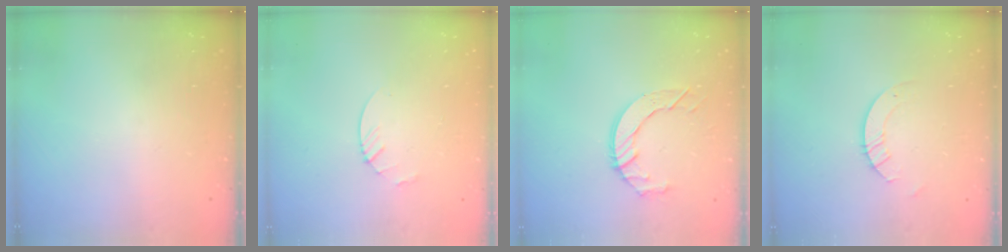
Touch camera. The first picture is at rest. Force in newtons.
{"total": 3.0, "press": 3.0, "slide": 0.3}
{"total": 8.1, "press": 8.0, "slide": 0.4}
{"total": 2.6, "press": 2.6, "slide": 0.2}